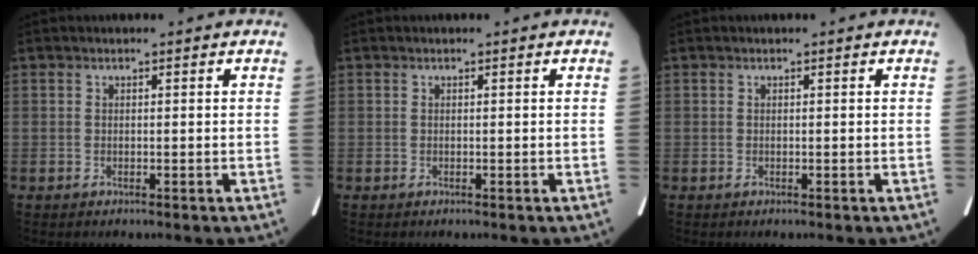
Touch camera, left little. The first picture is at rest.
{"total": 0.0}
{"total": 0.0}